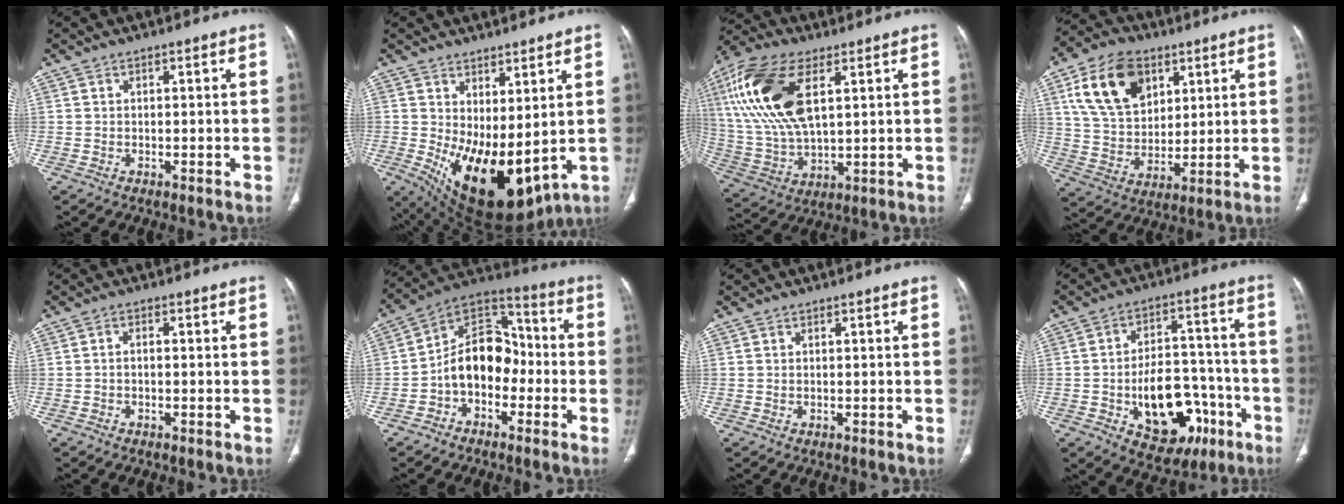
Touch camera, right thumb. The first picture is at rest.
{"total": 15.9, "force": [0.4, 7.5, 14.0], "torque": [-0.235, -0.032, 0.038]}
{"total": 20.1, "force": [6.6, 9.8, 16.2], "torque": [-0.342, -0.007, 0.129]}
{"total": 16.7, "force": [7.2, 11.1, 10.1], "torque": [-0.158, -0.017, 0.138]}
{"total": 1.1, "force": [-0.3, 0.7, 0.9], "torque": [-0.015, 0.004, -0.007]}
{"total": 13.5, "force": [-3.0, 9.6, 9.0], "torque": [-0.118, 0.059, -0.065]}
{"total": 0.0}
{"total": 18.1, "force": [-6.6, 11.1, 12.7], "torque": [-0.146, 0.051, -0.082]}